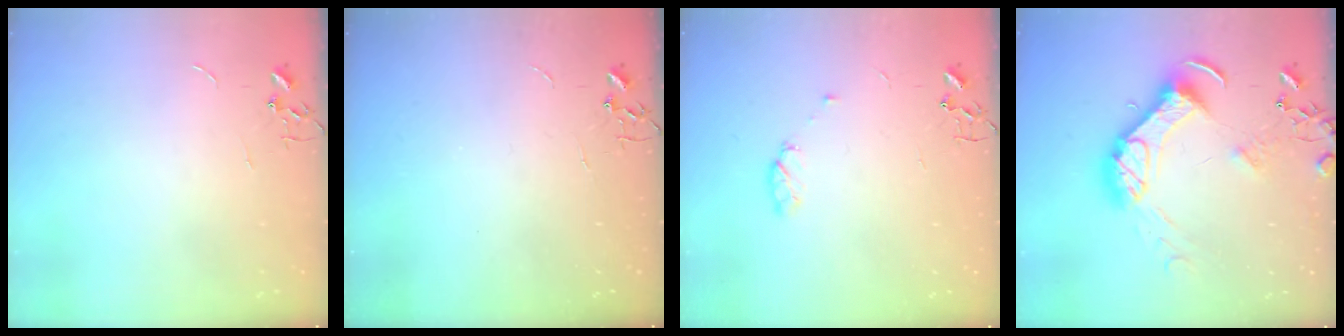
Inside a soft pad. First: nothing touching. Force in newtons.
{"total": 0.0}
{"total": 5.6, "press": 5.4, "slide": 1.4}
{"total": 16.1, "press": 16.0, "slide": 1.9}